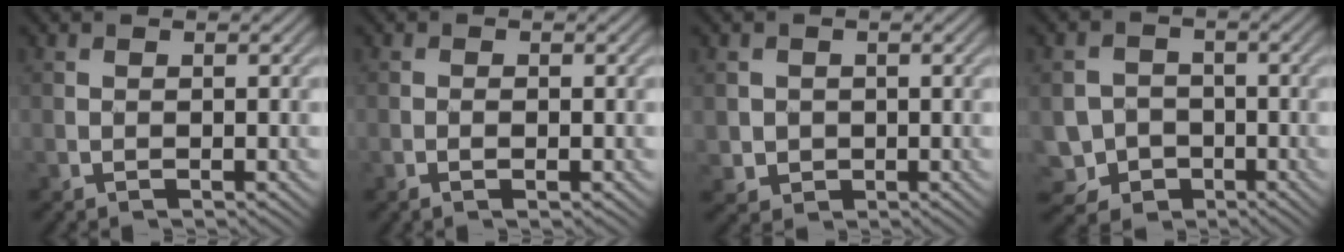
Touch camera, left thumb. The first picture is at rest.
{"total": 1.1, "force": [-0.5, 0.2, 1.0], "torque": [-0.018, 0.003, -0.010]}
{"total": 2.2, "force": [-0.1, 2.2, 0.2], "torque": [-0.009, -0.008, -0.003]}
{"total": 5.7, "force": [-2.3, 5.1, 1.3], "torque": [-0.029, -0.007, -0.059]}